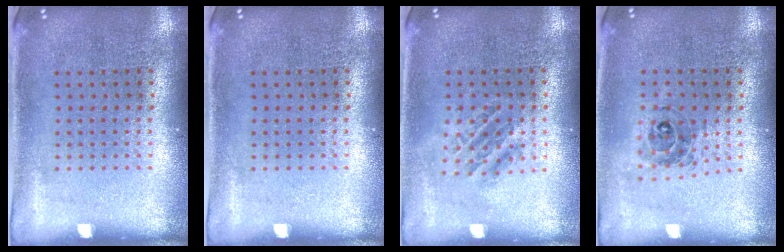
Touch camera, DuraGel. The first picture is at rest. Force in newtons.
{"total": 0.0}
{"total": 1.2, "press": 1.1, "slide": 0.6}
{"total": 0.5, "press": 0.5, "slide": 0.2}